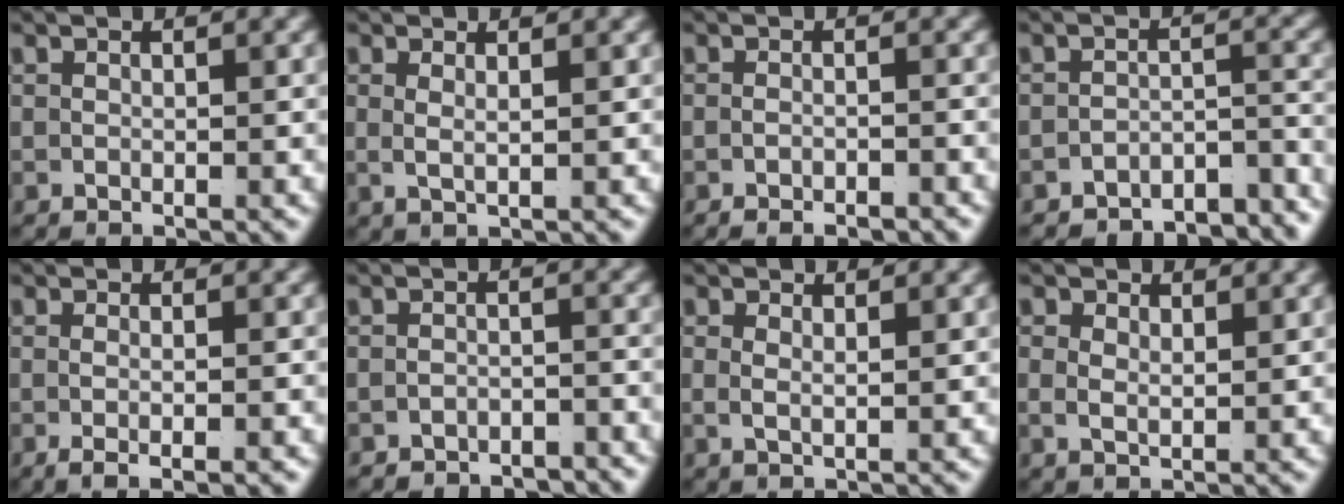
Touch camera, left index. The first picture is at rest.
{"total": 1.4, "force": [0.6, -0.2, 1.2], "torque": [-0.031, -0.015, 0.021]}
{"total": 2.2, "force": [-2.1, 0.1, 0.7], "torque": [-0.011, -0.008, -0.029]}
{"total": 6.5, "force": [-6.1, 1.3, 1.7], "torque": [-0.003, -0.015, -0.090]}
{"total": 2.0, "force": [-1.0, -0.3, 1.8], "torque": [-0.034, -0.011, -0.009]}
{"total": 2.9, "force": [-2.9, 0.1, 0.0], "torque": [0.006, -0.010, -0.045]}
{"total": 1.3, "force": [0.9, 0.1, 0.9], "torque": [-0.025, -0.020, 0.026]}
{"total": 1.7, "force": [1.0, 0.8, 1.1], "torque": [-0.031, -0.020, 0.031]}